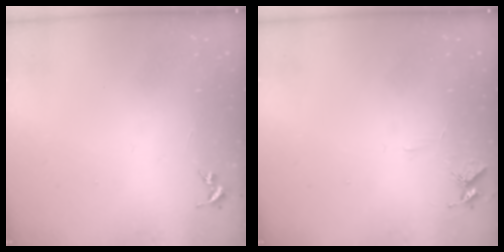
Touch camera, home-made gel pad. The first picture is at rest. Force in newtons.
{"total": 5.4, "press": 5.4, "slide": 0.6}